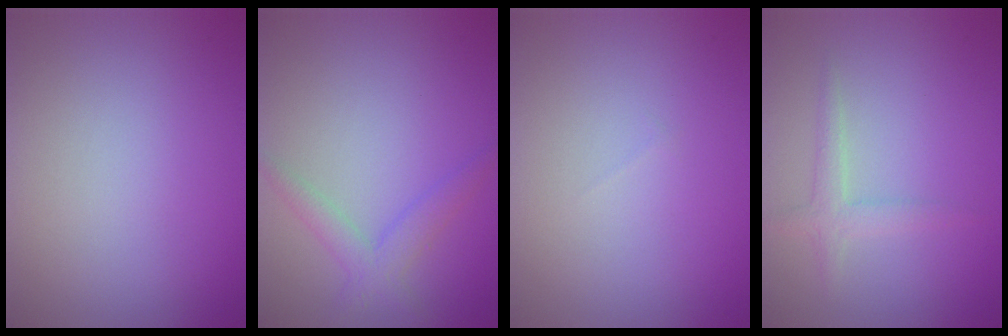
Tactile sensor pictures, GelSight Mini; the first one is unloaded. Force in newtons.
{"total": 2.3, "press": 2.3, "slide": 0.1}
{"total": 0.0}
{"total": 1.9, "press": 1.9, "slide": 0.1}